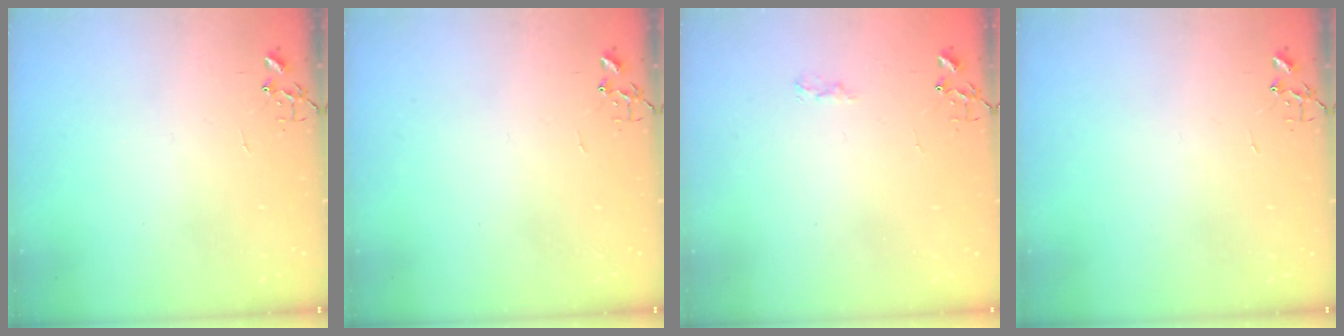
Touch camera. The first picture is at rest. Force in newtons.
{"total": 0.0}
{"total": 5.6, "press": 5.6, "slide": 0.6}
{"total": 0.0}